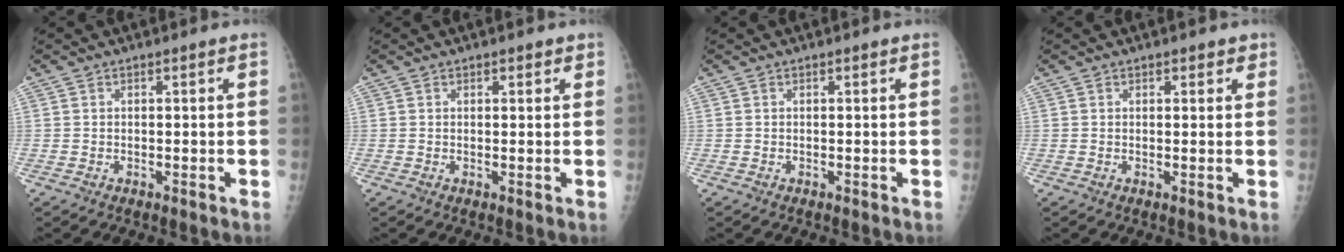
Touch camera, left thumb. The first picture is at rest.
{"total": 1.2, "force": [0.8, 0.6, 0.6], "torque": [0.001, -0.003, 0.007]}
{"total": 0.0}
{"total": 1.4, "force": [1.0, 0.8, 0.7], "torque": [0.002, -0.004, 0.008]}